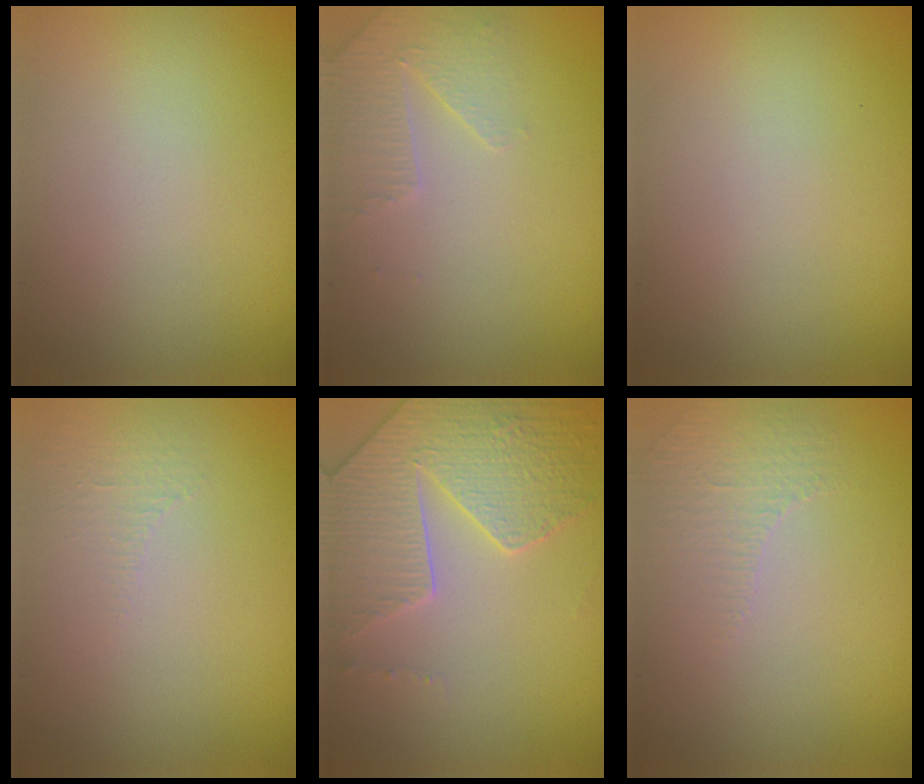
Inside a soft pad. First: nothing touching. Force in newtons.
{"total": 2.3, "press": 2.2, "slide": 0.6}
{"total": 0.0}
{"total": 0.8, "press": 0.4, "slide": 0.7}
{"total": 4.6, "press": 4.4, "slide": 1.2}
{"total": 1.1, "press": 0.7, "slide": 0.8}